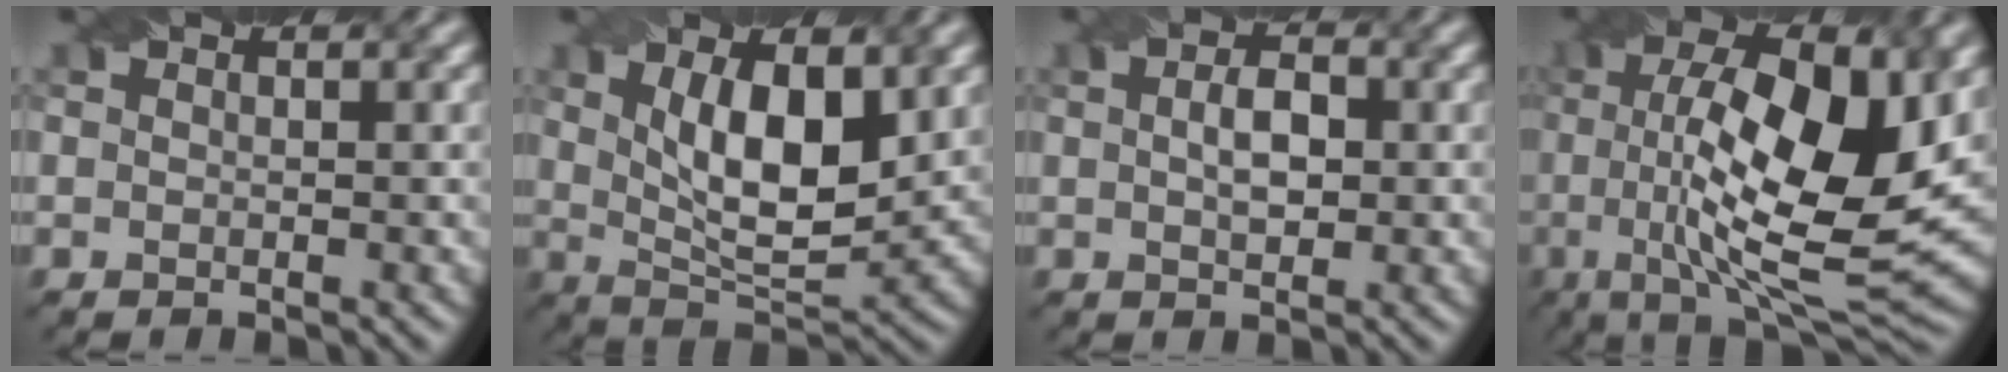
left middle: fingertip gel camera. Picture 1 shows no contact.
{"total": 8.6, "force": [2.1, 3.4, 7.6], "torque": [-0.133, -0.005, 0.038]}
{"total": 2.9, "force": [0.1, 1.6, 2.4], "torque": [-0.052, 0.005, 0.003]}
{"total": 14.5, "force": [1.4, 5.0, 13.6], "torque": [-0.211, -0.005, 0.021]}